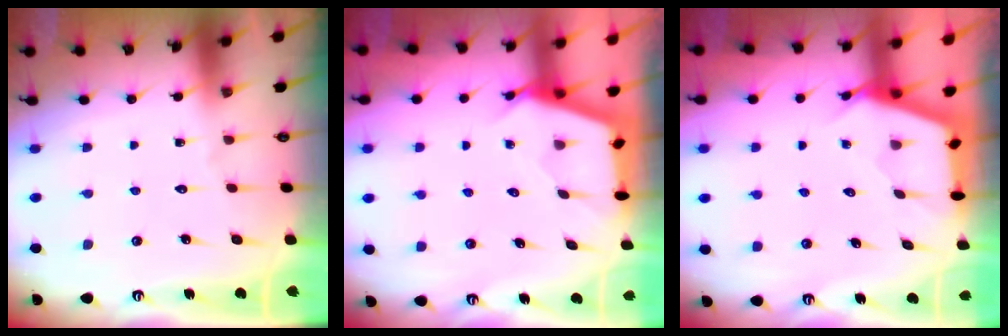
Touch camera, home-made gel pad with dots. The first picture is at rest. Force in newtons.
{"total": 2.7, "press": 2.7, "slide": 0.3}
{"total": 2.6, "press": 2.6, "slide": 0.4}